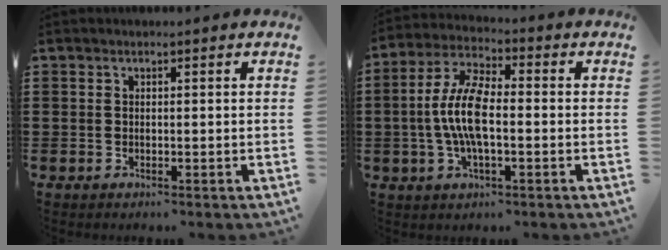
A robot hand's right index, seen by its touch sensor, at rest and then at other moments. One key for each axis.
{"total": 8.9, "fx": -0.9, "fy": 3.0, "fz": 8.3, "tx": -0.188, "ty": -0.010, "tz": -0.024}